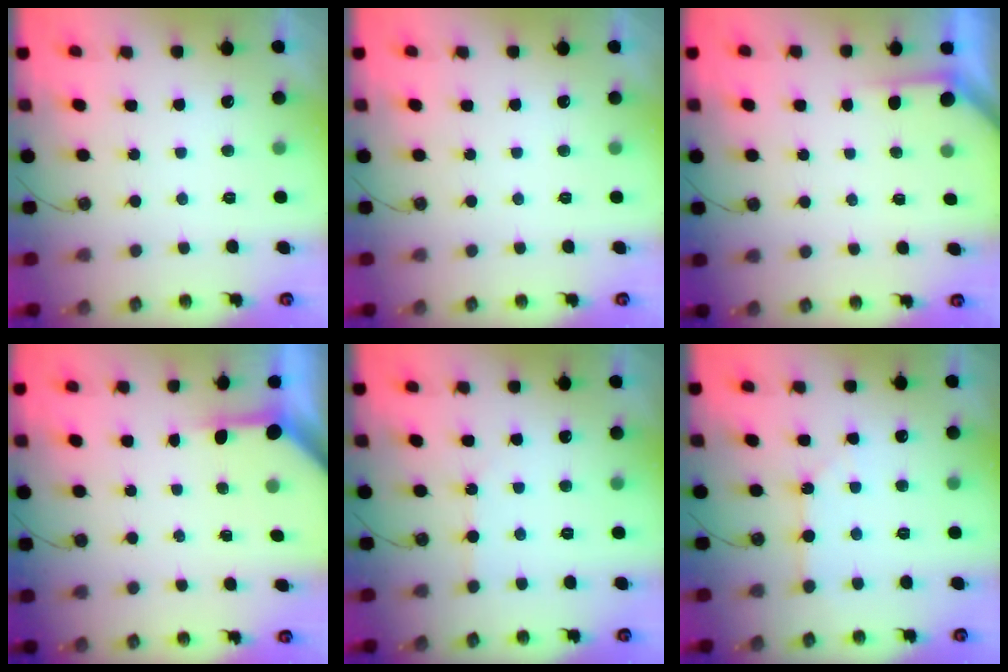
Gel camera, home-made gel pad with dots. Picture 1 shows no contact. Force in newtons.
{"total": 0.0}
{"total": 1.7, "press": 1.7, "slide": 0.2}
{"total": 3.5, "press": 3.5, "slide": 0.4}
{"total": 1.4, "press": 1.3, "slide": 0.3}
{"total": 2.7, "press": 2.6, "slide": 0.5}